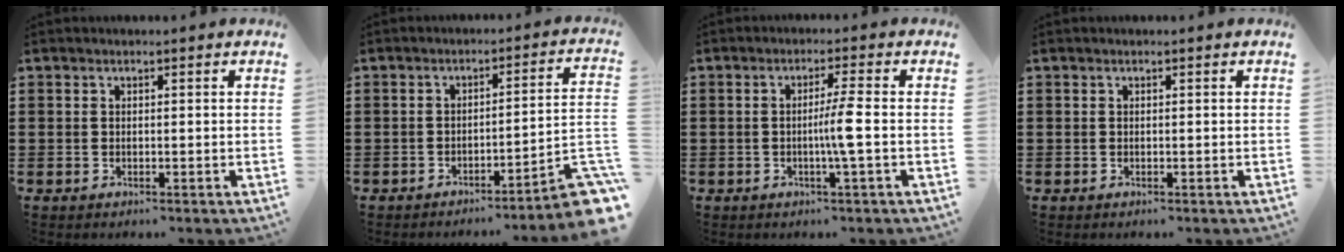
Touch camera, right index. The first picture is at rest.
{"total": 5.4, "force": [-3.6, 0.2, 4.0], "torque": [-0.057, -0.022, -0.072]}
{"total": 4.4, "force": [-0.8, -0.6, 4.3], "torque": [-0.077, -0.008, -0.019]}
{"total": 0.0}